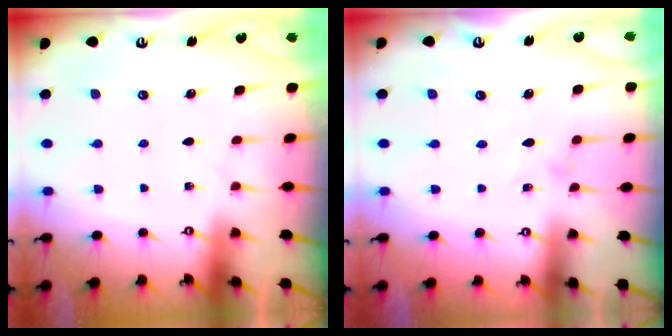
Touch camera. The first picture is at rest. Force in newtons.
{"total": 0.0}